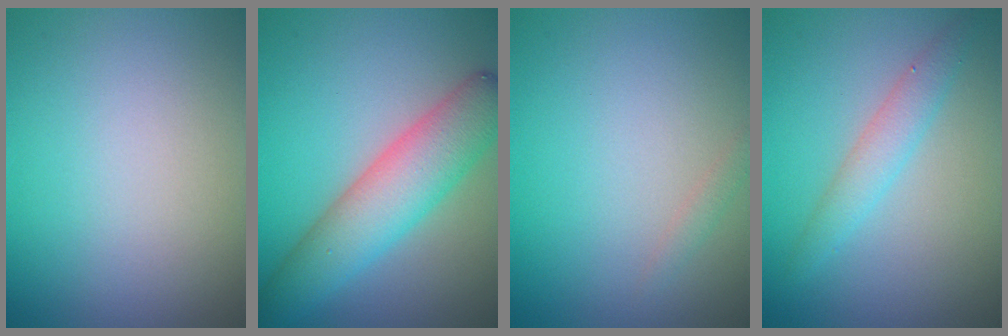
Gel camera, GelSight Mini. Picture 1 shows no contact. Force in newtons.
{"total": 6.3, "press": 6.3, "slide": 0.2}
{"total": 0.7, "press": 0.7, "slide": 0.0}
{"total": 2.2, "press": 2.2, "slide": 0.0}